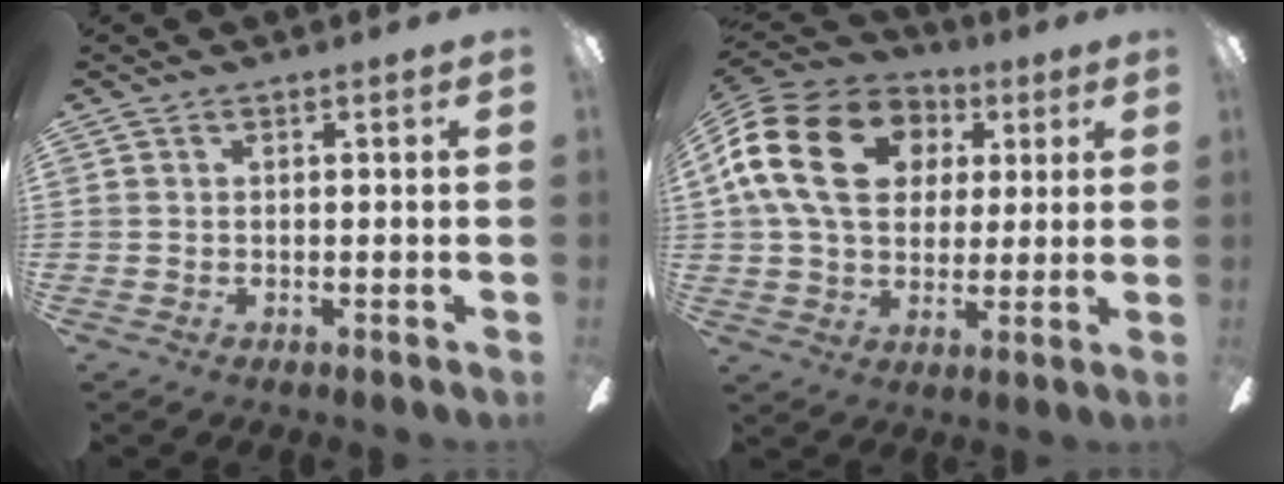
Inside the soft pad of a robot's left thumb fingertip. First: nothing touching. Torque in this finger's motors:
{"motor_torque": [0.18, 1.40, 1.97, -0.80, 0.57]}